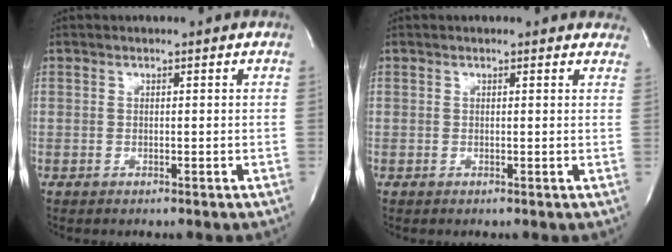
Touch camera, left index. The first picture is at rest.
{"total": 4.4, "force": [4.1, 1.3, 1.1], "torque": [-0.005, 0.002, 0.026]}